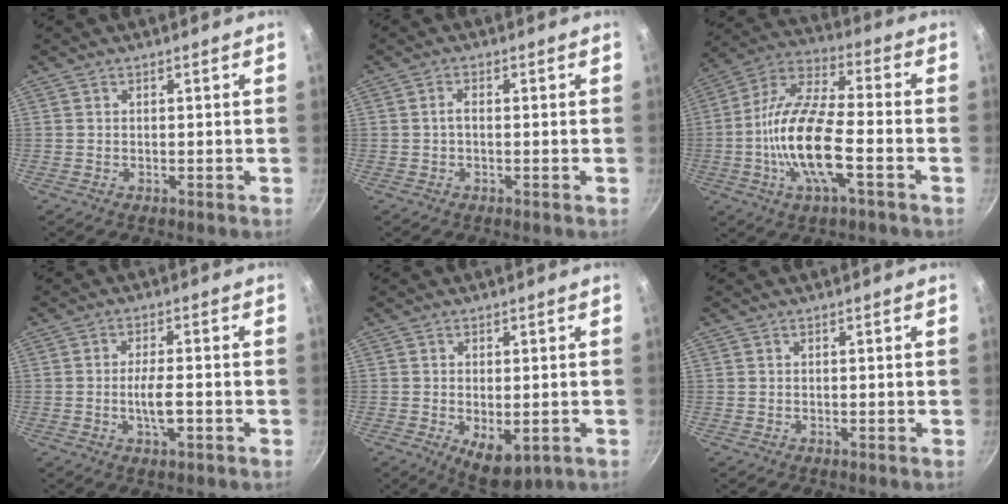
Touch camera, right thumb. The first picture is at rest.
{"total": 1.5, "force": [-0.2, 0.8, 1.3], "torque": [-0.021, 0.006, -0.006]}
{"total": 17.2, "force": [-4.1, 6.0, 15.6], "torque": [-0.315, 0.033, -0.079]}
{"total": 4.7, "force": [-1.2, 1.5, 4.3], "torque": [-0.077, 0.004, -0.020]}
{"total": 6.3, "force": [-1.9, 3.2, 5.1], "torque": [-0.073, -0.010, -0.015]}
{"total": 0.0}